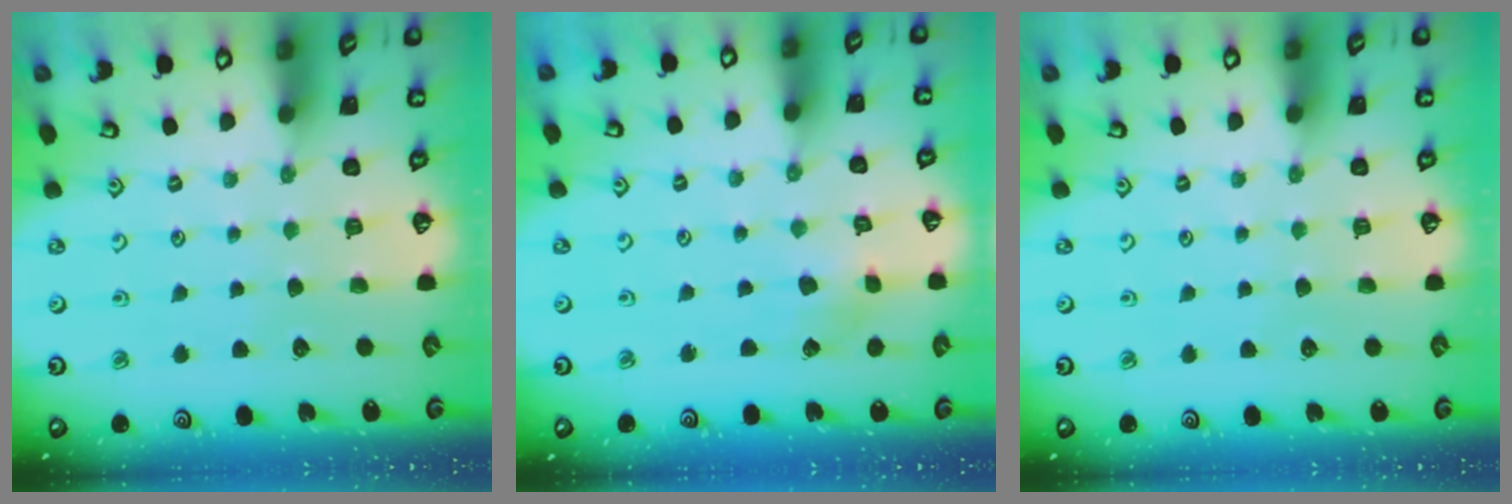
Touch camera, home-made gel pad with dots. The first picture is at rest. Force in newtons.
{"total": 2.9, "press": 2.9, "slide": 0.1}
{"total": 0.0}